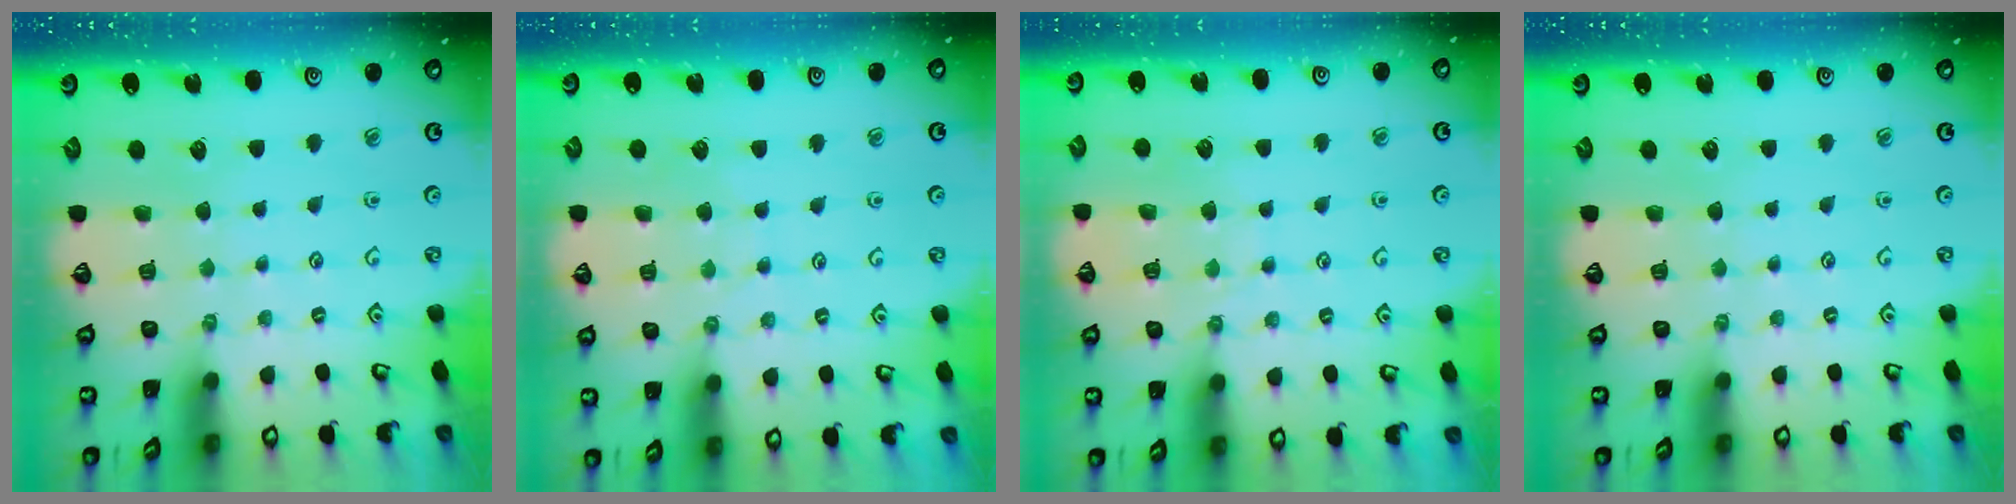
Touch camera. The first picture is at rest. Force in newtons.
{"total": 3.6, "press": 3.6, "slide": 0.4}
{"total": 5.3, "press": 5.3, "slide": 0.7}
{"total": 0.0}